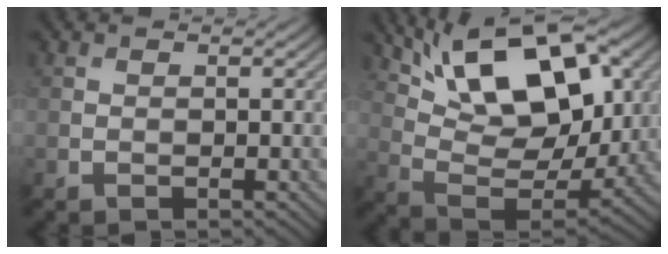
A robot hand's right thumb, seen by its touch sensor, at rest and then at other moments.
{"total": 16.4, "force": [8.5, 7.4, 11.9], "torque": [-0.215, 0.016, 0.129]}